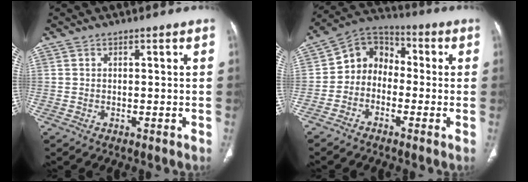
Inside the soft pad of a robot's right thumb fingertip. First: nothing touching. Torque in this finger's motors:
{"motor_torque": [-0.11, -0.04, 0.27, -0.62, -0.06]}